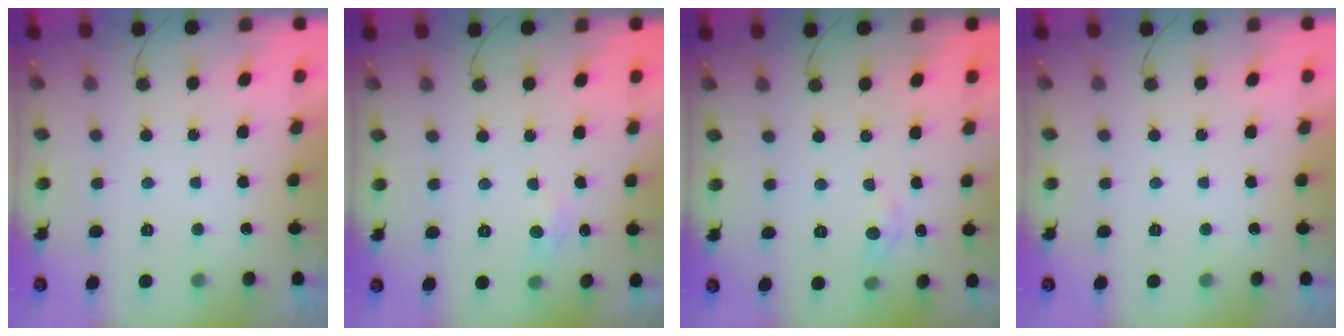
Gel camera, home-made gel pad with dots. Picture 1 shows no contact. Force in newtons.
{"total": 5.9, "press": 5.9, "slide": 0.7}
{"total": 3.3, "press": 3.3, "slide": 0.4}
{"total": 0.0}